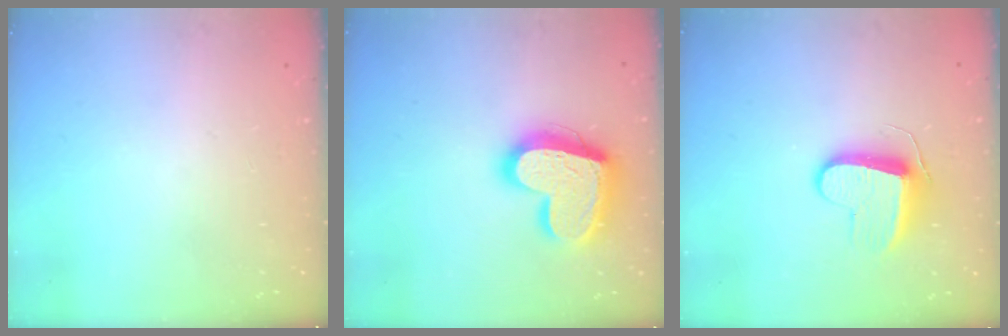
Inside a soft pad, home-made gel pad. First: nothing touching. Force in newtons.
{"total": 19.9, "press": 19.9, "slide": 1.1}
{"total": 9.6, "press": 9.6, "slide": 0.2}